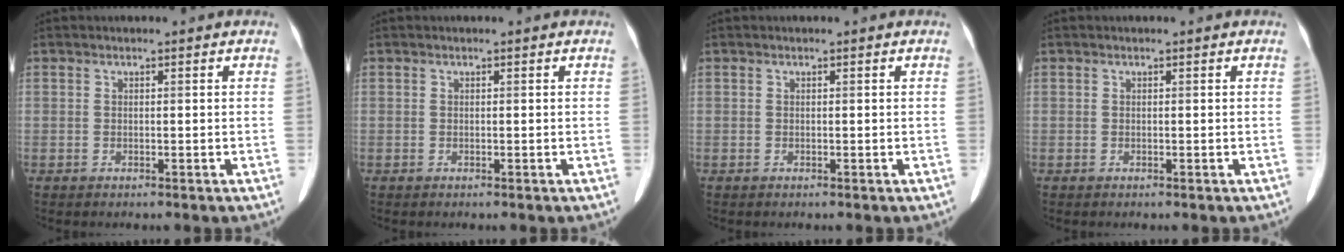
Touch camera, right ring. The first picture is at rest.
{"total": 0.0}
{"total": 0.0}
{"total": 0.0}